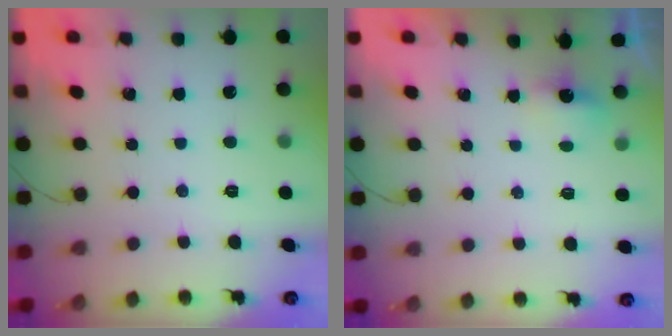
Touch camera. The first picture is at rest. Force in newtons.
{"total": 2.7, "press": 2.7, "slide": 0.7}